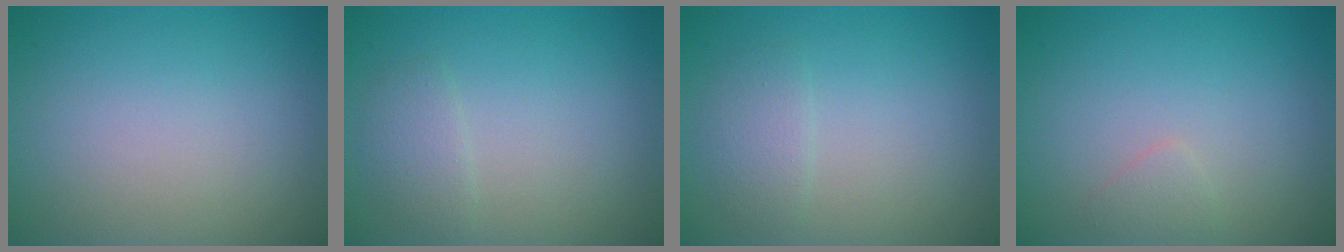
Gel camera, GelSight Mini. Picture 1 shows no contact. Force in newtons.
{"total": 1.5, "press": 1.5, "slide": 0.0}
{"total": 1.5, "press": 1.5, "slide": 0.1}
{"total": 0.9, "press": 0.9, "slide": 0.1}